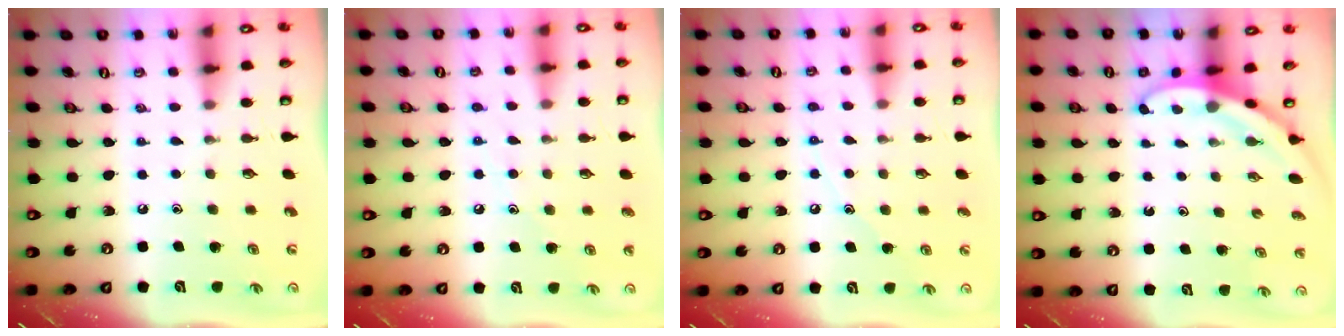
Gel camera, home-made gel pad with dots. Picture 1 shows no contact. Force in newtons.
{"total": 7.0, "press": 7.0, "slide": 0.5}
{"total": 6.9, "press": 6.9, "slide": 0.5}
{"total": 3.4, "press": 3.4, "slide": 0.2}